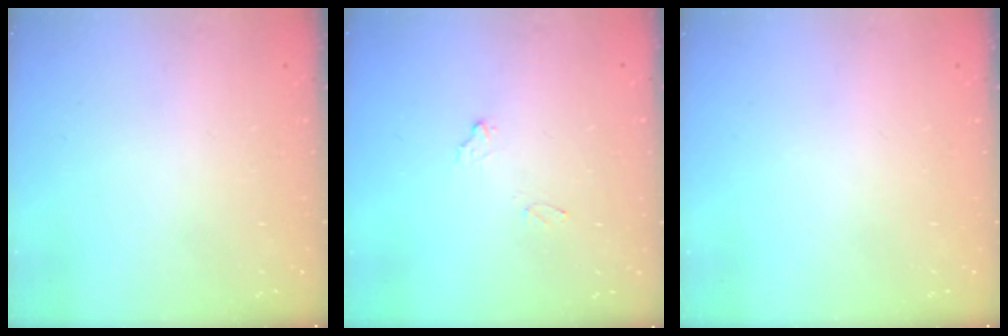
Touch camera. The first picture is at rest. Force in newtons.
{"total": 7.1, "press": 7.1, "slide": 0.3}
{"total": 0.0}